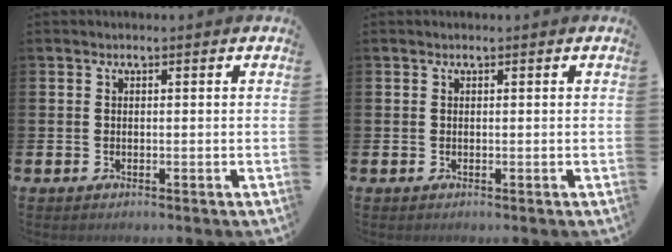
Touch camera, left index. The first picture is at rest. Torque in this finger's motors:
{"motor_torque": [-0.05, -0.14, -0.02, -0.01]}